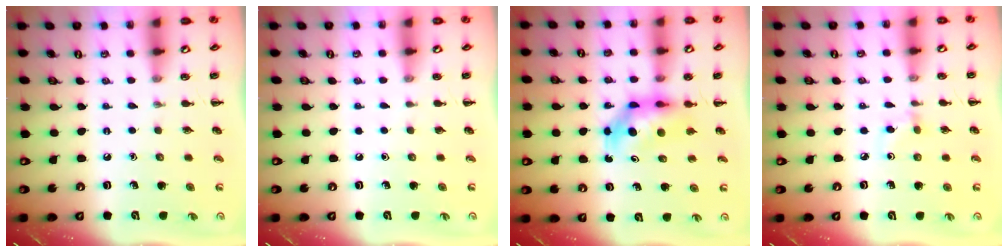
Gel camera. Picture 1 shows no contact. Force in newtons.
{"total": 0.0}
{"total": 5.7, "press": 5.6, "slide": 0.8}
{"total": 3.4, "press": 3.1, "slide": 1.4}